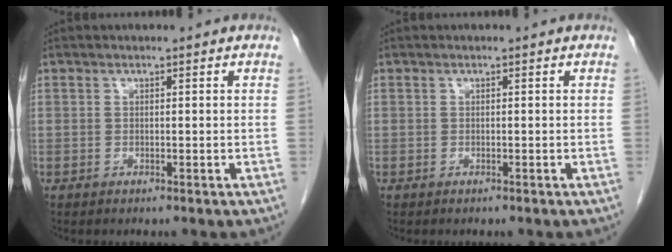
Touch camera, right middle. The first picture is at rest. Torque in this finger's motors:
{"motor_torque": [-0.37, -0.07, -0.09, 0.00]}